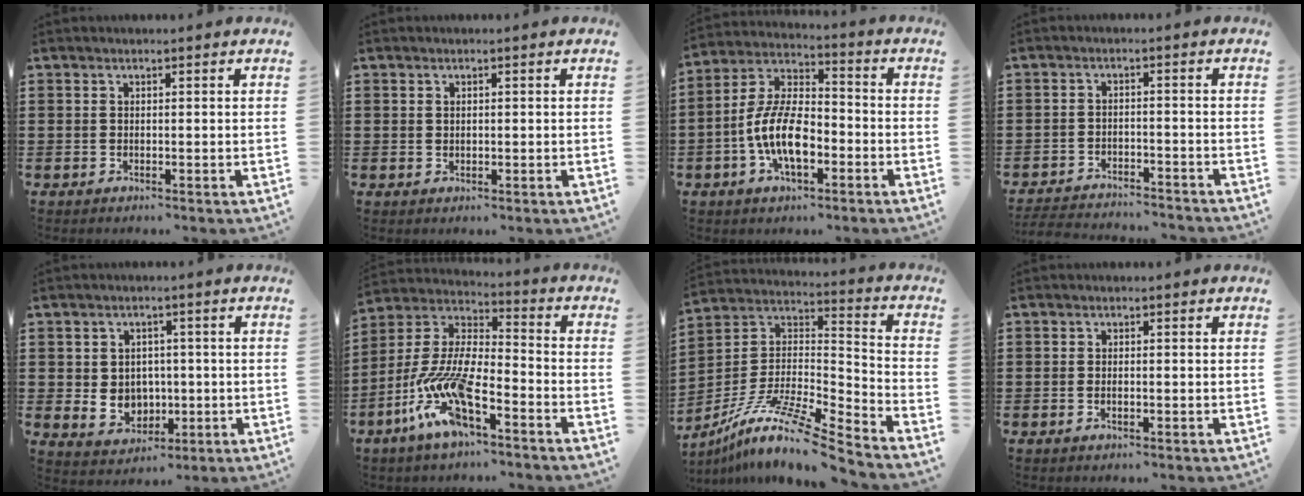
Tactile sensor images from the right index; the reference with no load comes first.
{"total": 0.5, "force": [0.3, 0.3, 0.4], "torque": [-0.010, -0.001, 0.006]}
{"total": 10.5, "force": [-3.6, 4.8, 8.7], "torque": [-0.194, -0.003, -0.067]}
{"total": 3.5, "force": [-3.5, 0.0, 0.3], "torque": [-0.017, -0.004, -0.074]}
{"total": 4.4, "force": [0.1, 4.0, 1.8], "torque": [-0.034, -0.001, -0.001]}
{"total": 11.4, "force": [-7.3, 3.1, 8.2], "torque": [-0.201, -0.016, -0.152]}
{"total": 11.8, "force": [-9.0, 0.6, 7.5], "torque": [-0.142, 0.002, -0.176]}
{"total": 0.9, "force": [-0.3, 0.2, 0.8], "torque": [-0.015, -0.005, -0.005]}